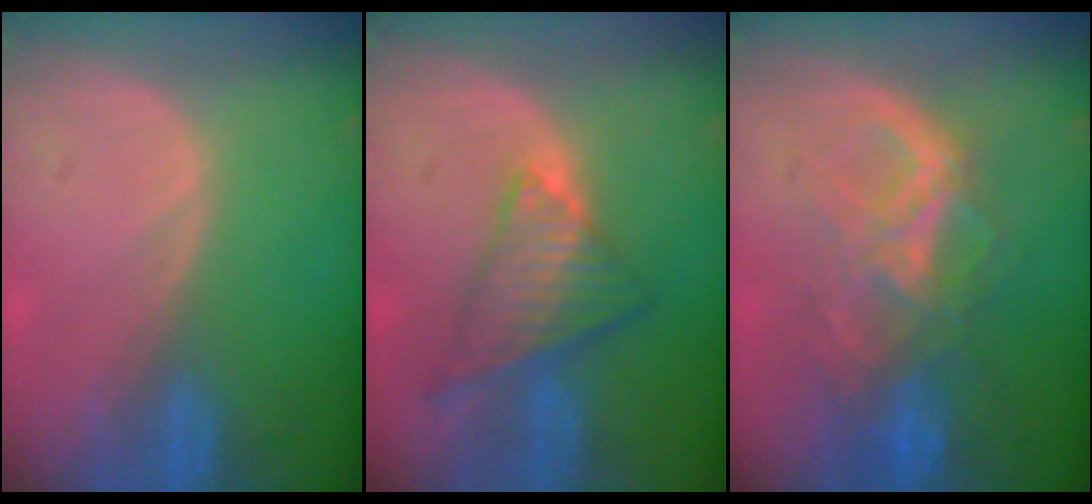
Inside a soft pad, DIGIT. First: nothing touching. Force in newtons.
{"total": 7.6, "press": 6.4, "slide": 4.0}
{"total": 8.7, "press": 7.5, "slide": 4.3}